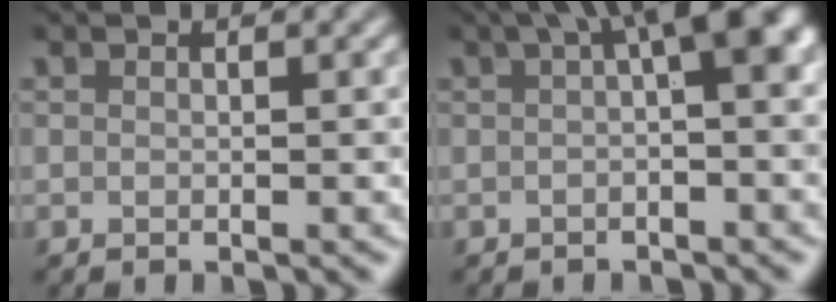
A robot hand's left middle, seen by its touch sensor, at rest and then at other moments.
{"total": 5.7, "force": [1.7, 1.4, 5.2], "torque": [-0.050, 0.026, 0.013]}